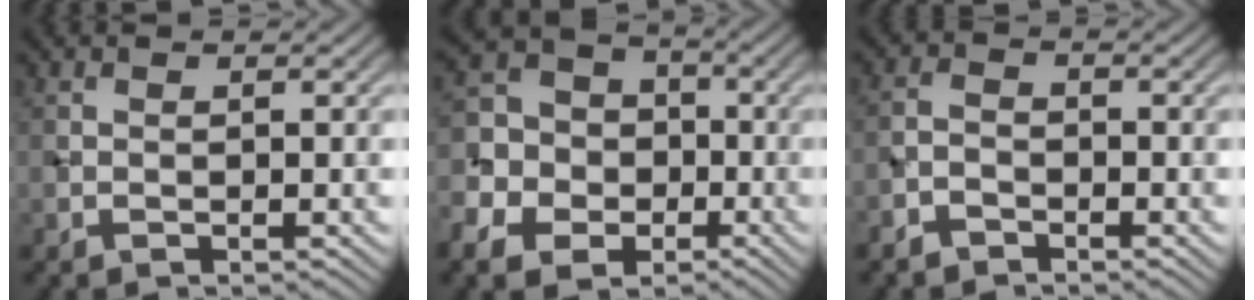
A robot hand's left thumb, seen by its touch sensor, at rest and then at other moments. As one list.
[{"total": 10.2, "force": [-4.6, 8.2, 4.1], "torque": [-0.111, -0.028, -0.109]}, {"total": 2.2, "force": [-2.0, 0.9, 0.5], "torque": [-0.007, 0.000, -0.047]}]